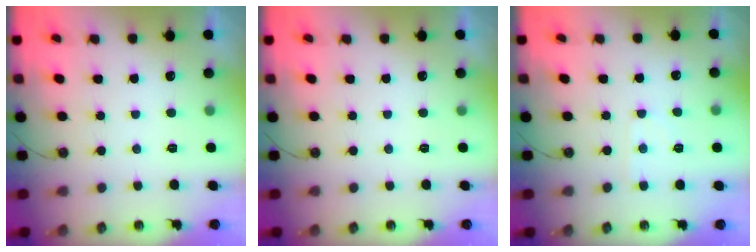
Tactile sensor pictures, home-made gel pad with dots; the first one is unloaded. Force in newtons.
{"total": 0.0}
{"total": 4.1, "press": 4.1, "slide": 0.4}